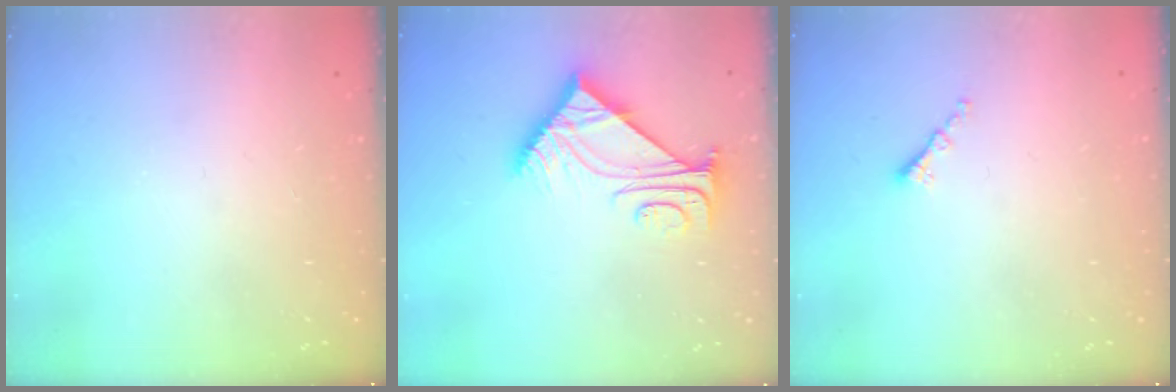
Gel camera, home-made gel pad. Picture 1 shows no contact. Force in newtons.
{"total": 7.6, "press": 7.6, "slide": 0.7}
{"total": 0.8, "press": 0.8, "slide": 0.2}